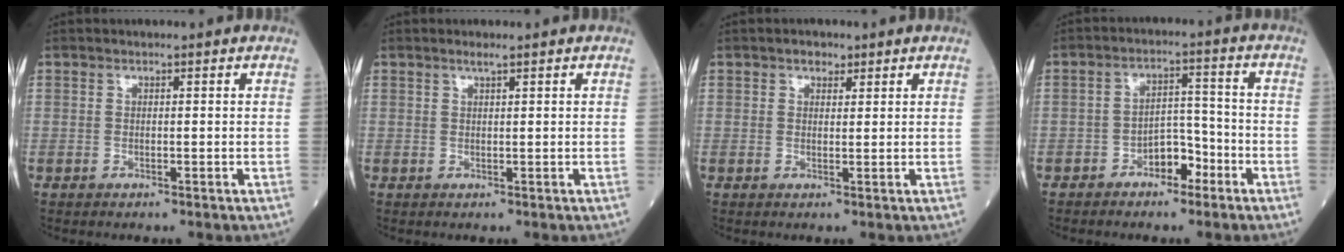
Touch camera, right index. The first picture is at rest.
{"total": 0.9, "force": [0.7, -0.1, 0.6], "torque": [-0.013, -0.001, 0.014]}
{"total": 1.6, "force": [1.1, 1.1, 0.7], "torque": [-0.009, 0.002, 0.014]}
{"total": 4.9, "force": [-3.0, 2.5, 3.0], "torque": [-0.043, 0.019, -0.052]}